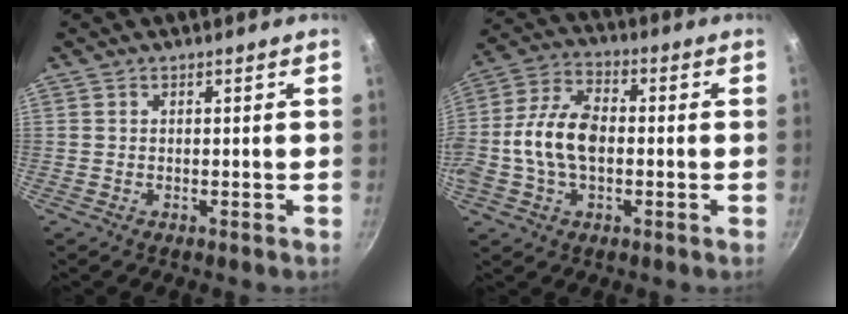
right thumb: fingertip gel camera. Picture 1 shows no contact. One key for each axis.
{"total": 12.3, "fx": -0.9, "fy": 7.7, "fz": 9.6, "tx": -0.178, "ty": 0.029, "tz": -0.030}